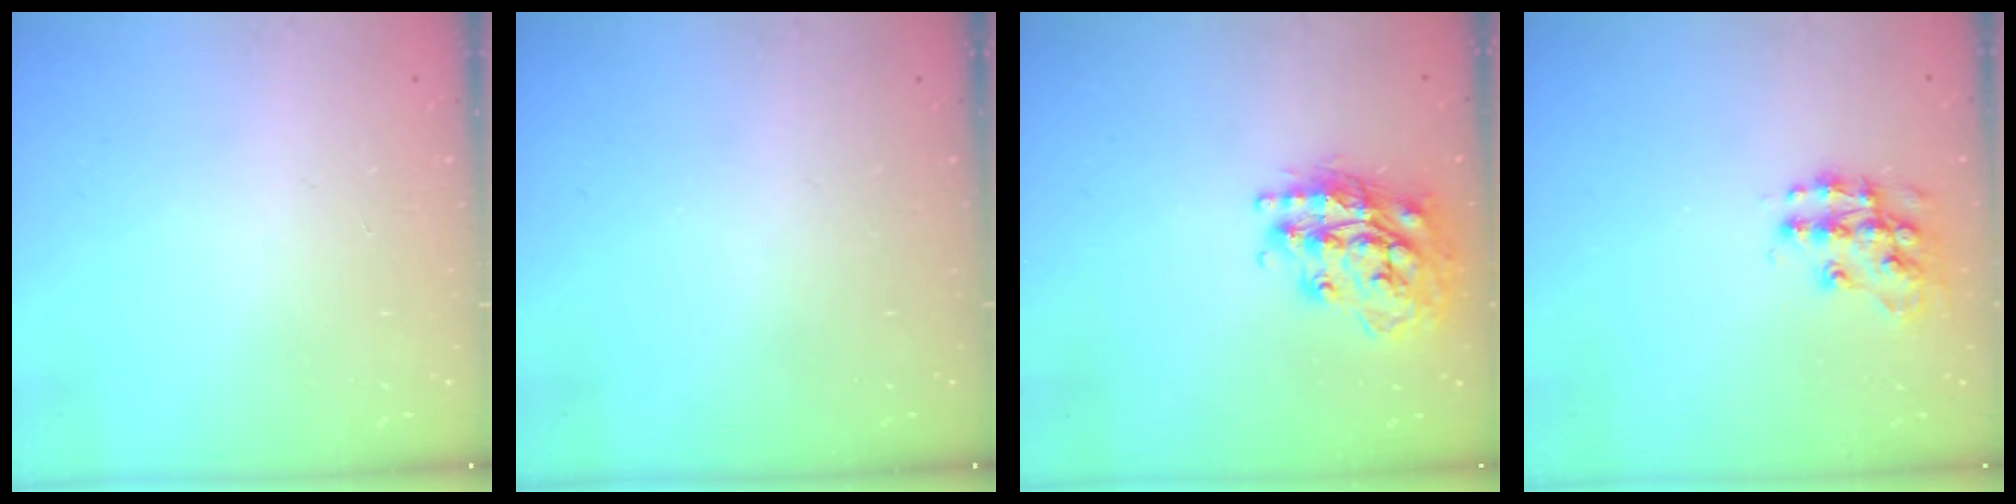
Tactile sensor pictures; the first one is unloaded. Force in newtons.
{"total": 0.0}
{"total": 19.3, "press": 19.3, "slide": 1.4}
{"total": 12.2, "press": 12.1, "slide": 0.6}